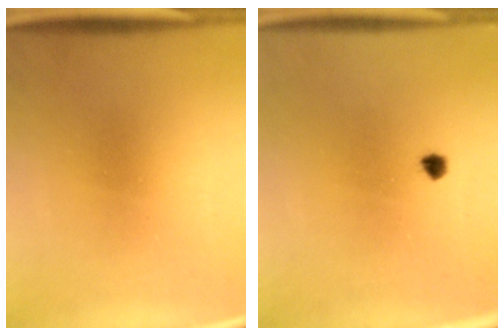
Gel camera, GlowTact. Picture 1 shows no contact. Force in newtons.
{"total": 1.3}